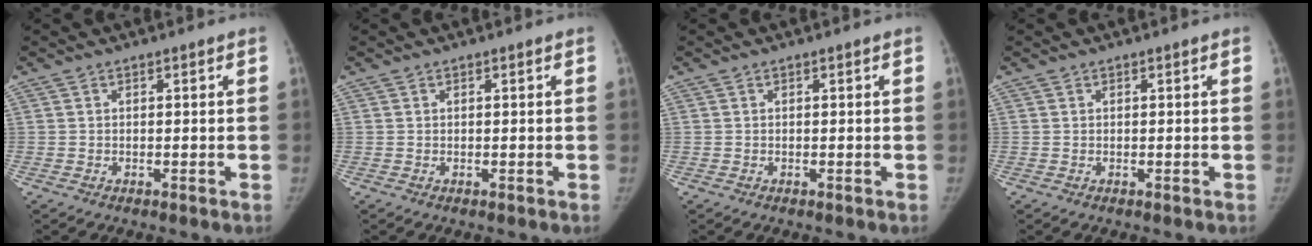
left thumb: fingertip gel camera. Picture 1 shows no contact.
{"total": 0.0}
{"total": 0.0}
{"total": 0.0}